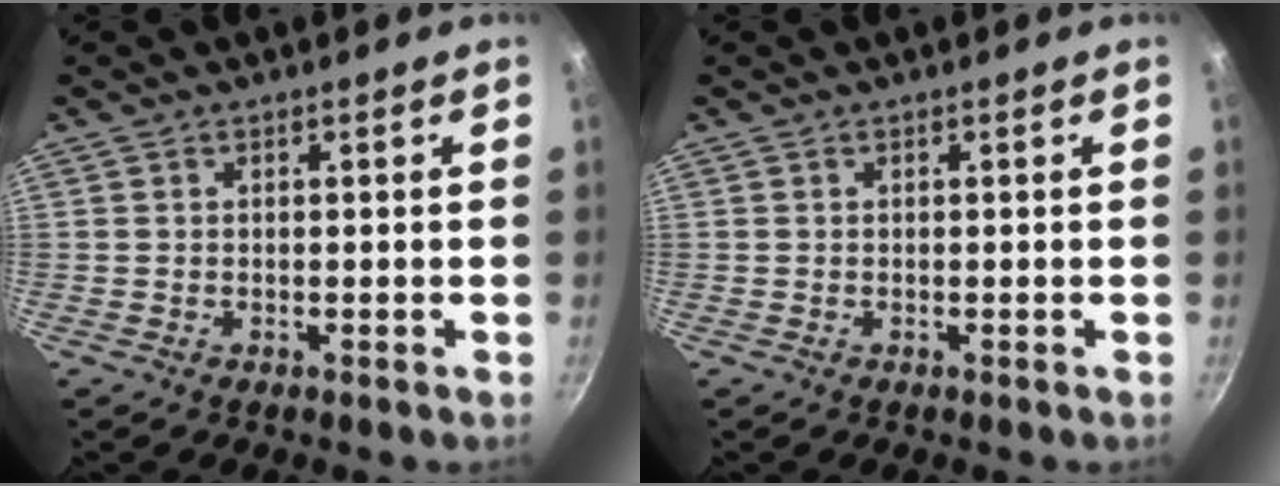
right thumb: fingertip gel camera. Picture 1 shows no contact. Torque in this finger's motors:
{"motor_torque": [0.00, 0.00, 0.00, 0.00, 0.00]}